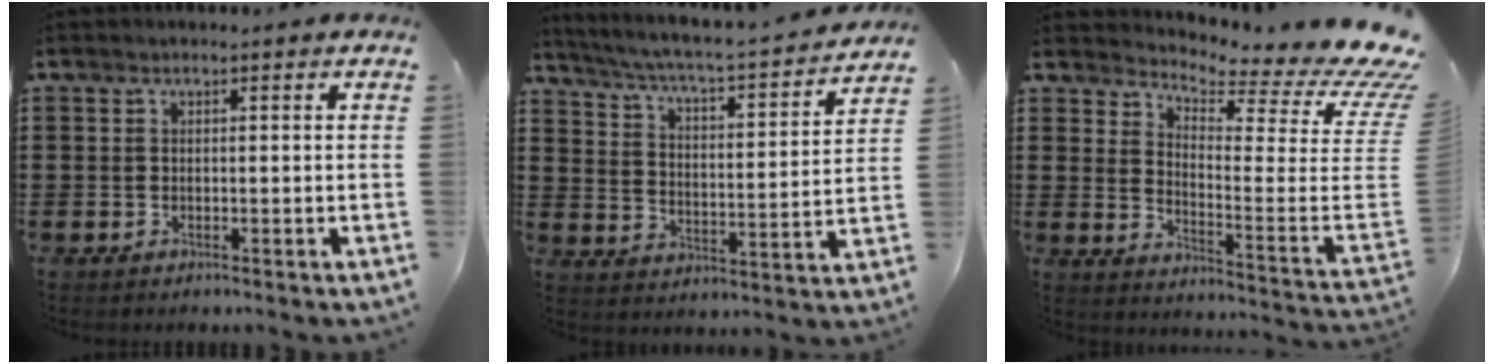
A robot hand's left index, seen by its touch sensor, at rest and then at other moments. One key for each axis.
{"total": 3.4, "fx": 3.1, "fy": -0.3, "fz": 1.6, "tx": -0.050, "ty": -0.037, "tz": 0.039}
{"total": 5.2, "fx": 4.4, "fy": 0.5, "fz": 2.9, "tx": -0.065, "ty": -0.060, "tz": 0.071}